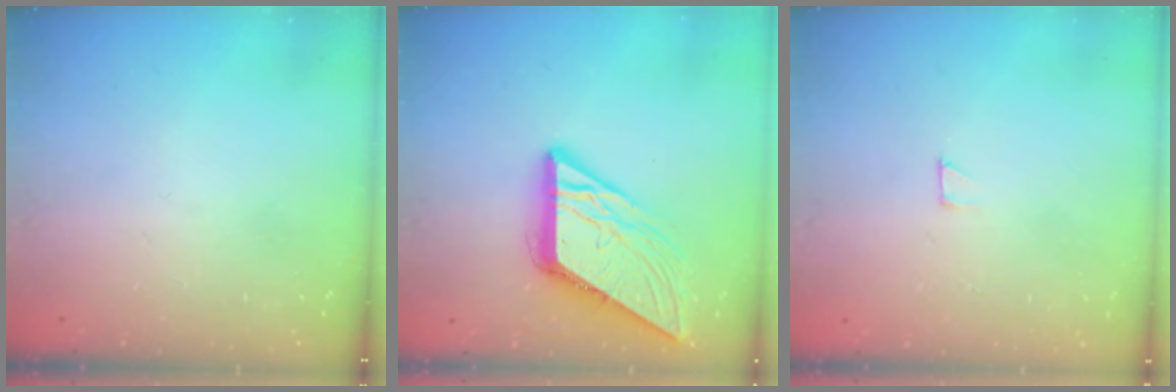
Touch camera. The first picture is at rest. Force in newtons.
{"total": 11.3, "press": 11.2, "slide": 1.2}
{"total": 1.7, "press": 1.7, "slide": 0.1}